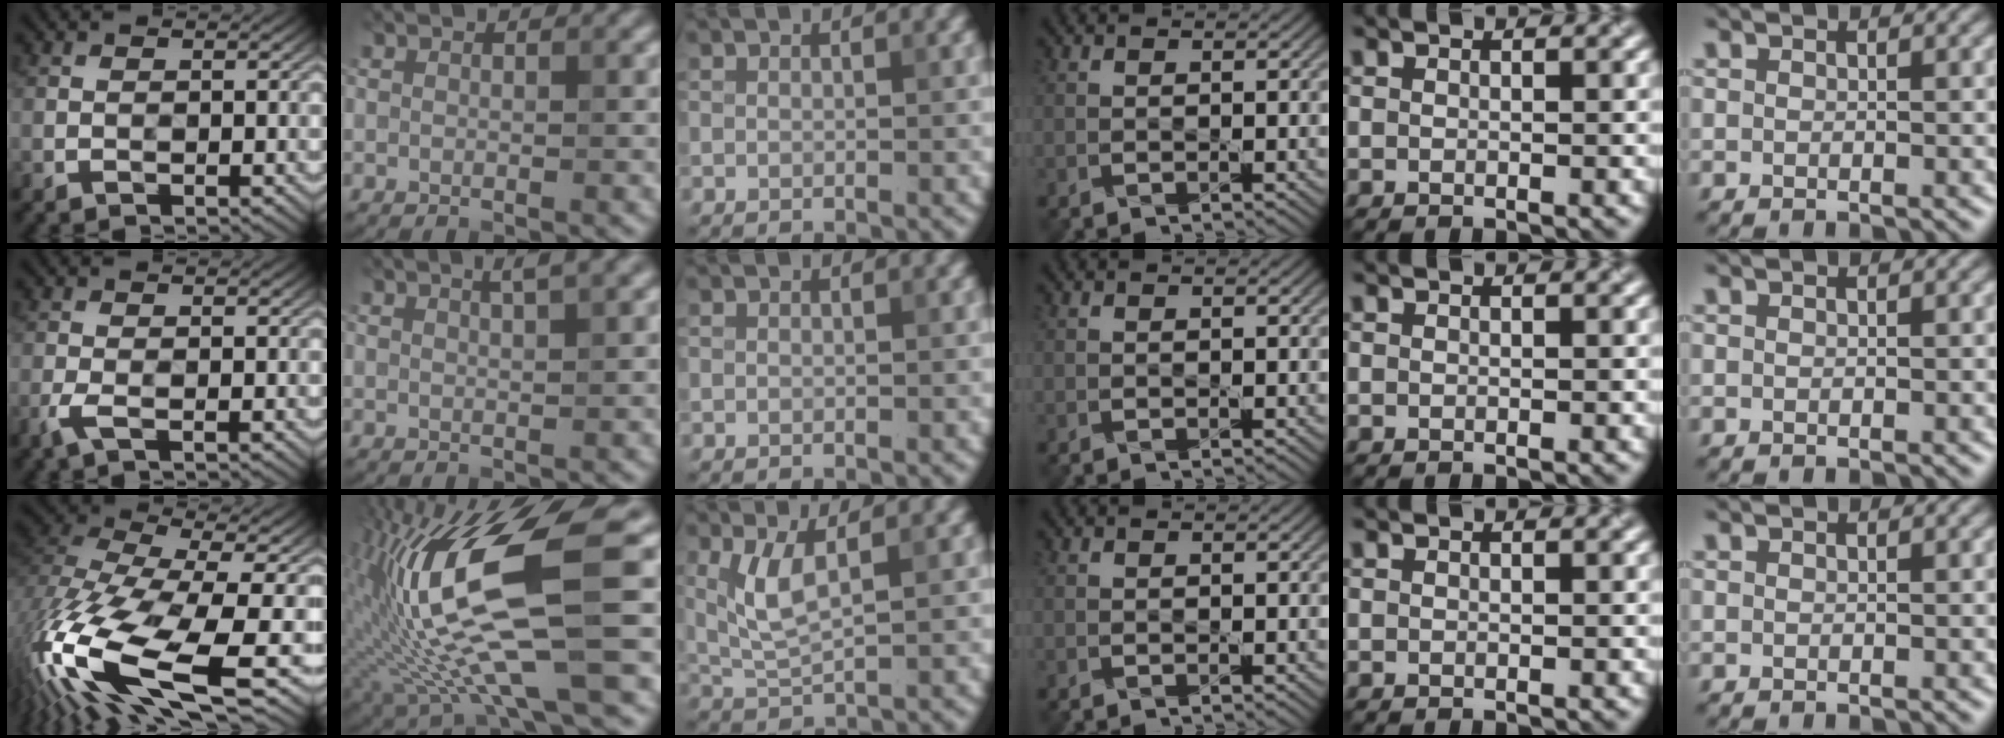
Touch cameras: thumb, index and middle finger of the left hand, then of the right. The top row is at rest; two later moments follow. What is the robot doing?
{"motion": "pour", "object": "cup"}